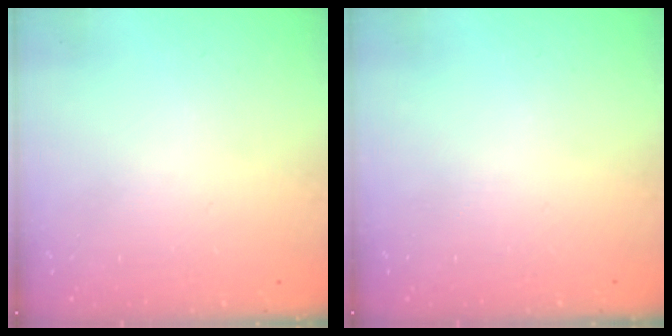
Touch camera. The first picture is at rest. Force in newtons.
{"total": 0.0}